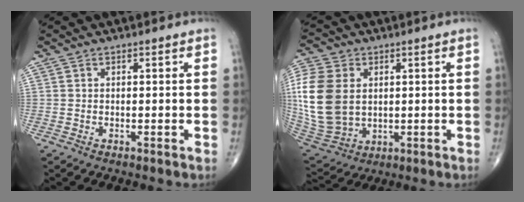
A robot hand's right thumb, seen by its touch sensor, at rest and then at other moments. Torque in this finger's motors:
{"motor_torque": [1.15, 3.14, 1.57, 0.33, 0.46]}